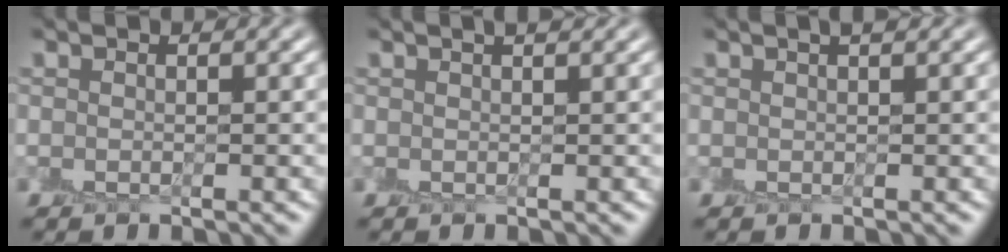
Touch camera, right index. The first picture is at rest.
{"total": 0.9, "force": [0.6, -0.2, 0.7], "torque": [-0.009, 0.008, 0.008]}
{"total": 0.9, "force": [0.5, -0.2, 0.7], "torque": [-0.011, 0.008, 0.008]}